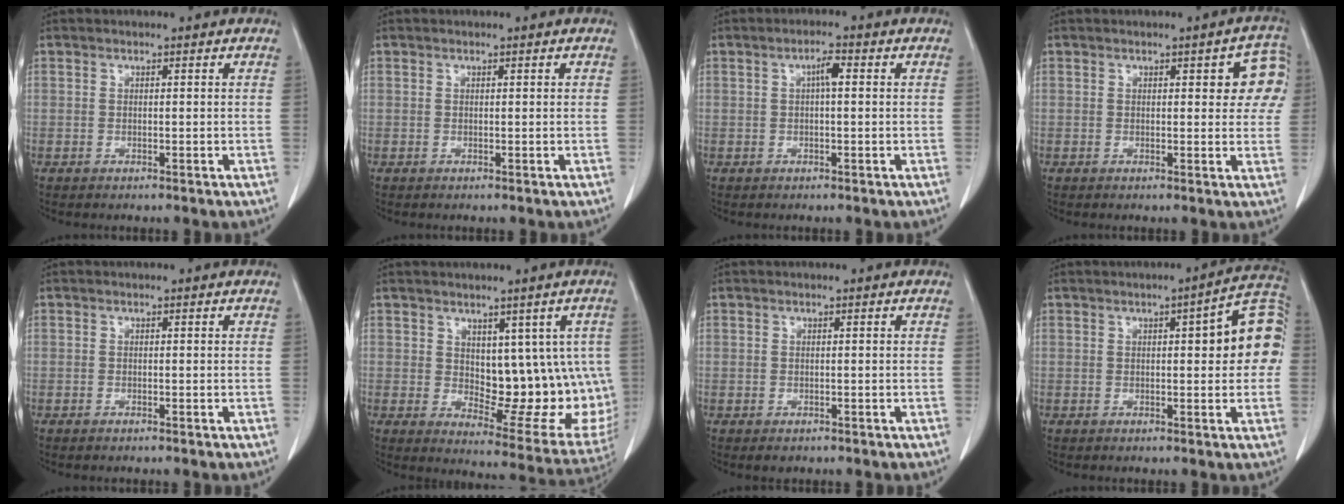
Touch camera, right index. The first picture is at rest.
{"total": 0.0}
{"total": 2.4, "force": [0.4, 0.5, 2.3], "torque": [-0.041, 0.005, 0.007]}
{"total": 5.8, "force": [1.9, 2.3, 5.0], "torque": [-0.037, 0.013, 0.014]}
{"total": 0.0}
{"total": 14.4, "force": [1.5, 7.4, 12.2], "torque": [-0.138, -0.006, 0.039]}
{"total": 1.1, "force": [-0.7, 0.8, 0.4], "torque": [-0.005, 0.001, -0.004]}
{"total": 9.9, "force": [1.2, 2.4, 9.6], "torque": [-0.111, 0.027, 0.009]}